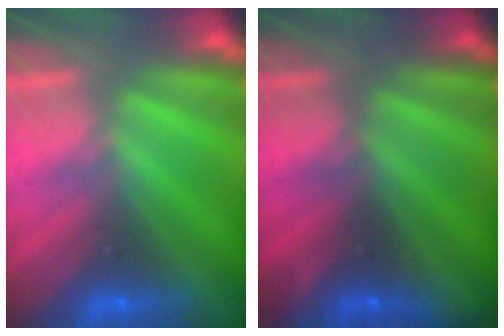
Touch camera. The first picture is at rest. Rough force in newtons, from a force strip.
{"total": 2.4}